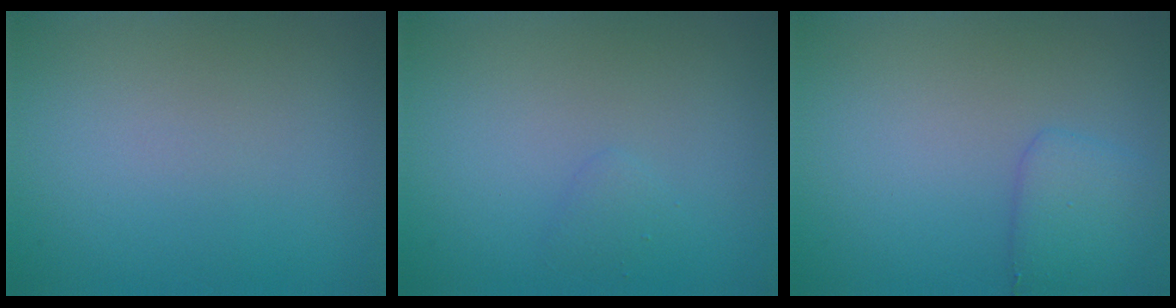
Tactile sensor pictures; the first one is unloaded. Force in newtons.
{"total": 0.7, "press": 0.7, "slide": 0.1}
{"total": 2.2, "press": 2.2, "slide": 0.1}